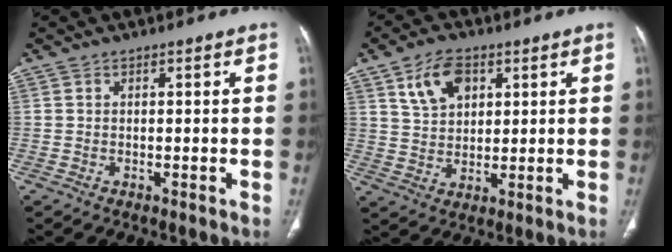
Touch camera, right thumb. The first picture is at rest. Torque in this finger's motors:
{"motor_torque": [-1.06, 0.53, -0.02, -0.04, 0.04]}